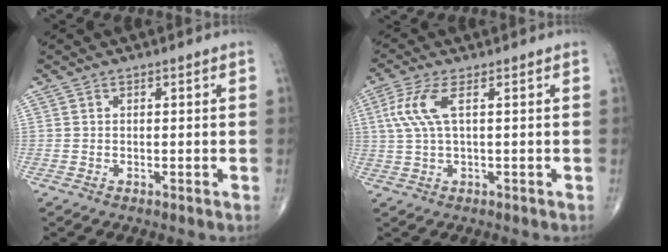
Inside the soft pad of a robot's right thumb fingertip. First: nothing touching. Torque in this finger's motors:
{"motor_torque": [0.54, 1.53, 0.92, 0.21, 0.07]}